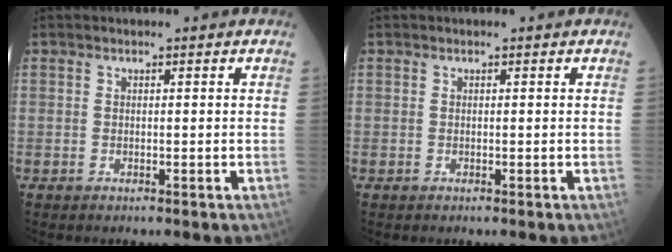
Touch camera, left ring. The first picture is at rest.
{"total": 0.0}